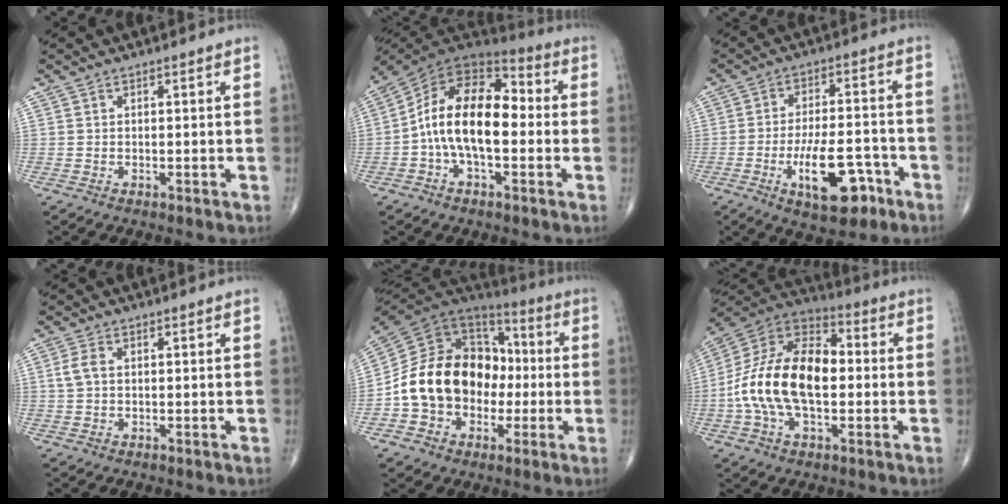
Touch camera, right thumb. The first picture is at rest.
{"total": 16.7, "force": [-1.3, 9.1, 14.0], "torque": [-0.223, 0.043, -0.035]}
{"total": 12.7, "force": [-5.7, 5.3, 10.0], "torque": [-0.148, 0.026, -0.085]}
{"total": 2.8, "force": [0.4, 1.8, 2.2], "torque": [-0.053, 0.007, 0.005]}
{"total": 21.1, "force": [-2.8, 16.3, 13.0], "torque": [-0.201, 0.050, -0.046]}
{"total": 20.9, "force": [-1.2, 12.0, 17.1], "torque": [-0.315, 0.032, -0.026]}